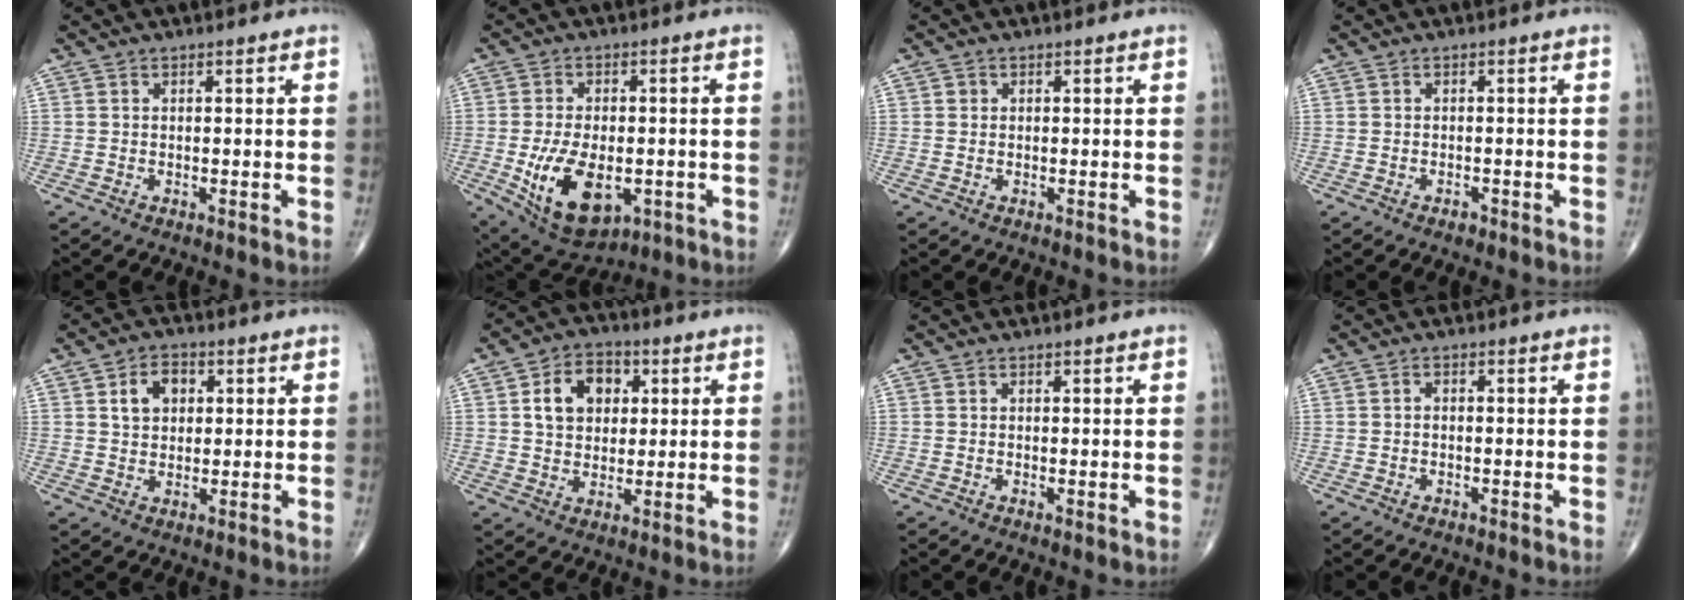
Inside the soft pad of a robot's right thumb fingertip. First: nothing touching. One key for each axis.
{"total": 14.3, "fx": -3.7, "fy": 8.2, "fz": 11.1, "tx": -0.180, "ty": -0.002, "tz": -0.041}
{"total": 0.7, "fx": 0.1, "fy": 0.7, "fz": 0.1, "tx": 0.002, "ty": 0.002, "tz": 0.002}
{"total": 1.0, "fx": -0.7, "fy": 0.6, "fz": 0.5, "tx": -0.008, "ty": 0.001, "tz": -0.011}
{"total": 6.1, "fx": 1.8, "fy": 4.5, "fz": 3.7, "tx": -0.039, "ty": 0.003, "tz": 0.028}
{"total": 9.8, "fx": 2.5, "fy": 7.3, "fz": 6.0, "tx": -0.069, "ty": 0.002, "tz": 0.039}
{"total": 0.5, "fx": 0.0, "fy": 0.2, "fz": 0.5, "tx": -0.011, "ty": -0.003, "tz": -0.001}
{"total": 0.8, "fx": -0.2, "fy": 0.5, "fz": 0.6, "tx": -0.005, "ty": 0.004, "tz": -0.006}